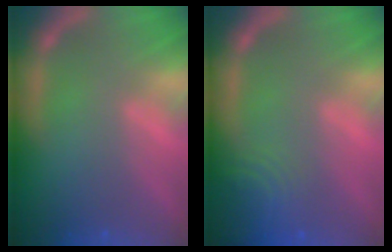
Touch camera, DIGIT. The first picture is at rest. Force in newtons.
{"total": 5.6}